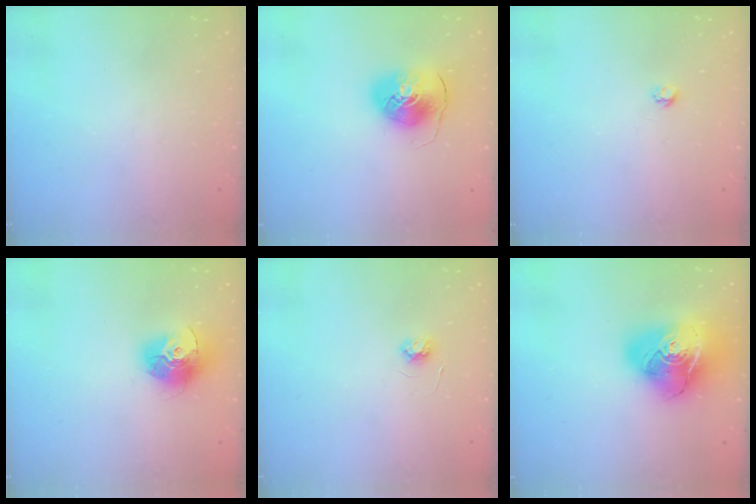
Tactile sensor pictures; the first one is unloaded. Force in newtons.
{"total": 9.3, "press": 9.2, "slide": 1.0}
{"total": 2.7, "press": 2.7, "slide": 0.4}
{"total": 15.2, "press": 15.2, "slide": 1.5}
{"total": 3.6, "press": 3.6, "slide": 0.5}
{"total": 22.2, "press": 22.0, "slide": 2.8}